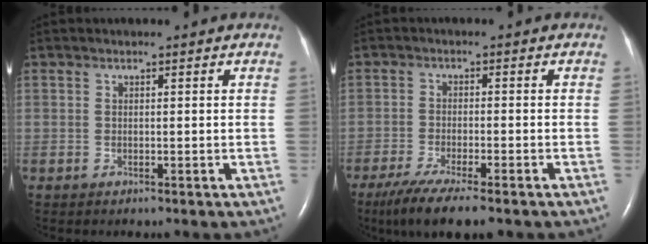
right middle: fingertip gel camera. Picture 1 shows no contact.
{"total": 8.9, "force": [-6.7, 1.0, 5.9], "torque": [-0.101, -0.022, -0.105]}